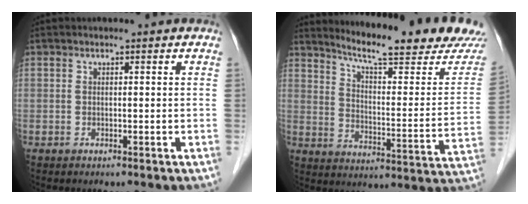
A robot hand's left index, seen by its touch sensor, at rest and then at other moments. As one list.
[{"total": 21.4, "force": [19.6, 0.5, 8.5], "torque": [-0.126, -0.083, 0.259]}]